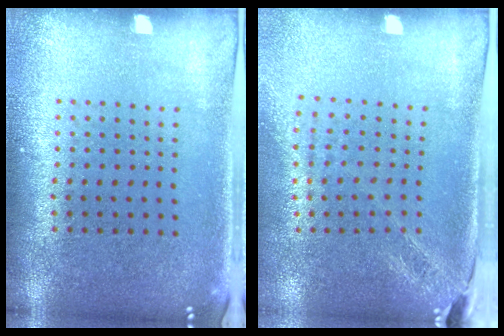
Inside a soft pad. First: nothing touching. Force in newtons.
{"total": 1.9, "press": 1.6, "slide": 1.0}